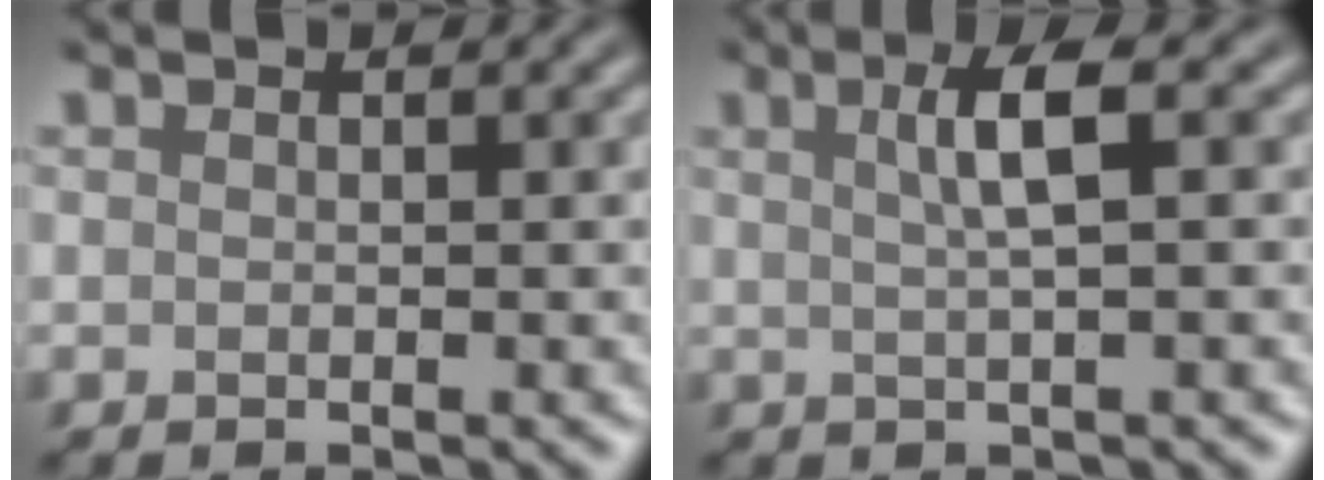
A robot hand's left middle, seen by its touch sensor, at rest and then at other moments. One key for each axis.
{"total": 3.1, "fx": 0.5, "fy": 0.5, "fz": 3.0, "tx": -0.050, "ty": 0.009, "tz": 0.013}